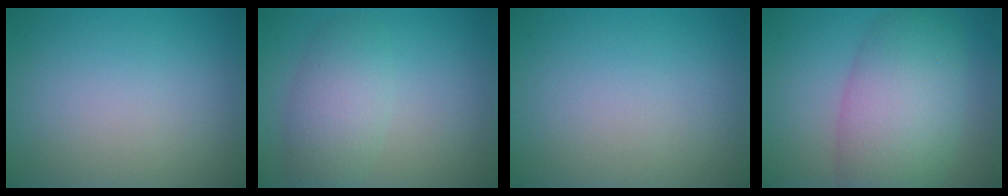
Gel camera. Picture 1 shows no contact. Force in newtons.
{"total": 4.0, "press": 4.0, "slide": 0.1}
{"total": 0.0}
{"total": 8.5, "press": 8.5, "slide": 0.5}